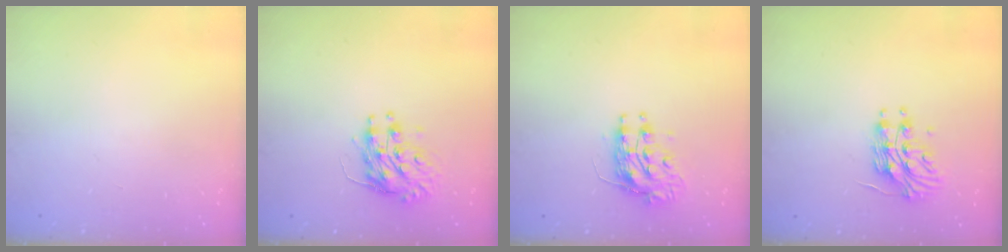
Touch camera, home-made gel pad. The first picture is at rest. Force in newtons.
{"total": 9.0, "press": 9.0, "slide": 0.3}
{"total": 9.3, "press": 9.2, "slide": 0.6}
{"total": 11.8, "press": 11.8, "slide": 0.6}